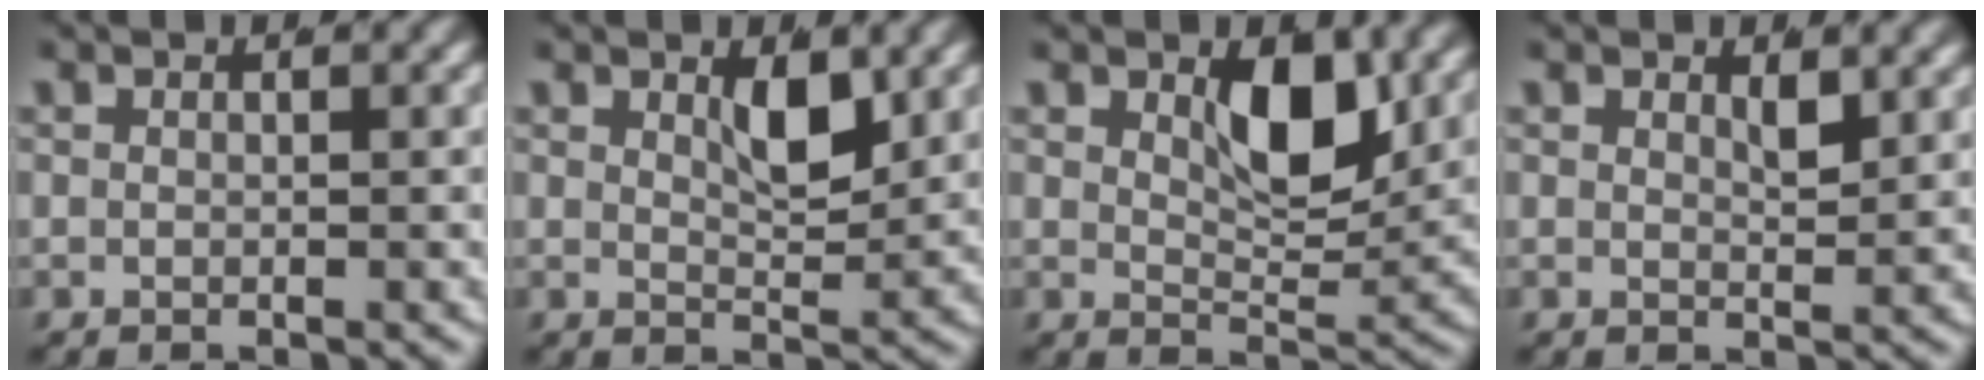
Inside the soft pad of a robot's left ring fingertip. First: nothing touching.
{"total": 2.6, "force": [1.5, 0.5, 2.0], "torque": [-0.030, -0.023, 0.037]}
{"total": 5.2, "force": [2.8, 2.2, 3.8], "torque": [-0.061, -0.025, 0.057]}
{"total": 1.4, "force": [1.1, 0.0, 0.9], "torque": [-0.011, -0.015, 0.025]}